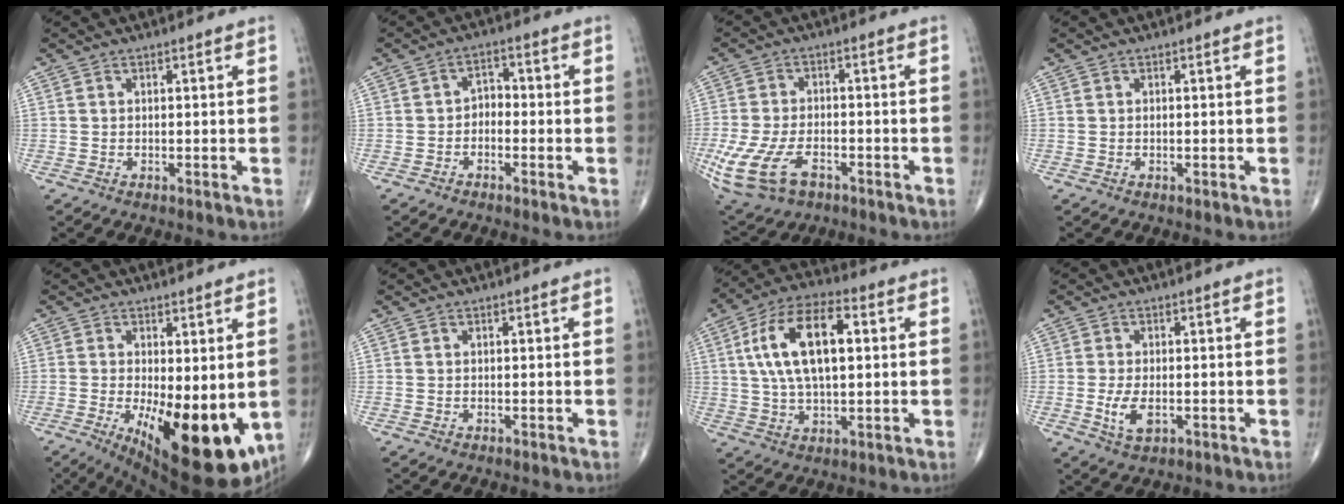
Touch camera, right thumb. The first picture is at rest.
{"total": 3.0, "force": [-1.2, 2.2, 1.8], "torque": [-0.009, 0.024, -0.033]}
{"total": 13.5, "force": [-5.6, 7.8, 9.5], "torque": [-0.222, 0.008, -0.090]}
{"total": 0.0}
{"total": 18.5, "force": [-3.8, 7.2, 16.6], "torque": [-0.210, -0.032, -0.030]}
{"total": 0.0}
{"total": 16.2, "force": [3.1, 7.9, 13.8], "torque": [-0.251, 0.019, 0.054]}
{"total": 4.2, "force": [-0.9, 2.1, 3.5], "torque": [-0.069, -0.007, -0.014]}